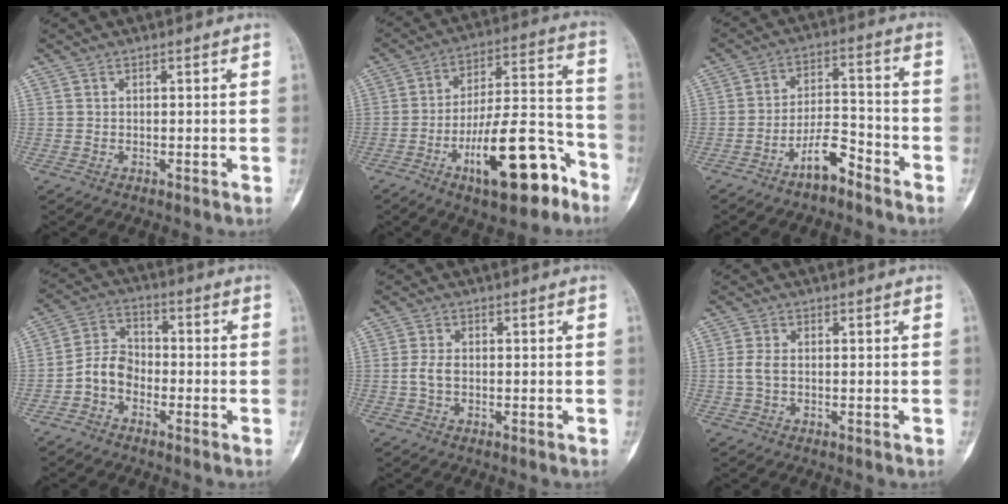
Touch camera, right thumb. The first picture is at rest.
{"total": 19.0, "force": [-9.8, 6.7, 14.9], "torque": [-0.226, 0.073, -0.150]}
{"total": 7.6, "force": [-5.3, 2.7, 4.7], "torque": [-0.080, 0.051, -0.097]}
{"total": 6.3, "force": [-2.7, 4.6, 3.3], "torque": [-0.049, 0.030, -0.062]}
{"total": 2.7, "force": [-0.4, 1.6, 2.1], "torque": [-0.050, 0.006, -0.011]}
{"total": 2.4, "force": [-0.2, 1.3, 2.0], "torque": [-0.053, 0.002, -0.007]}